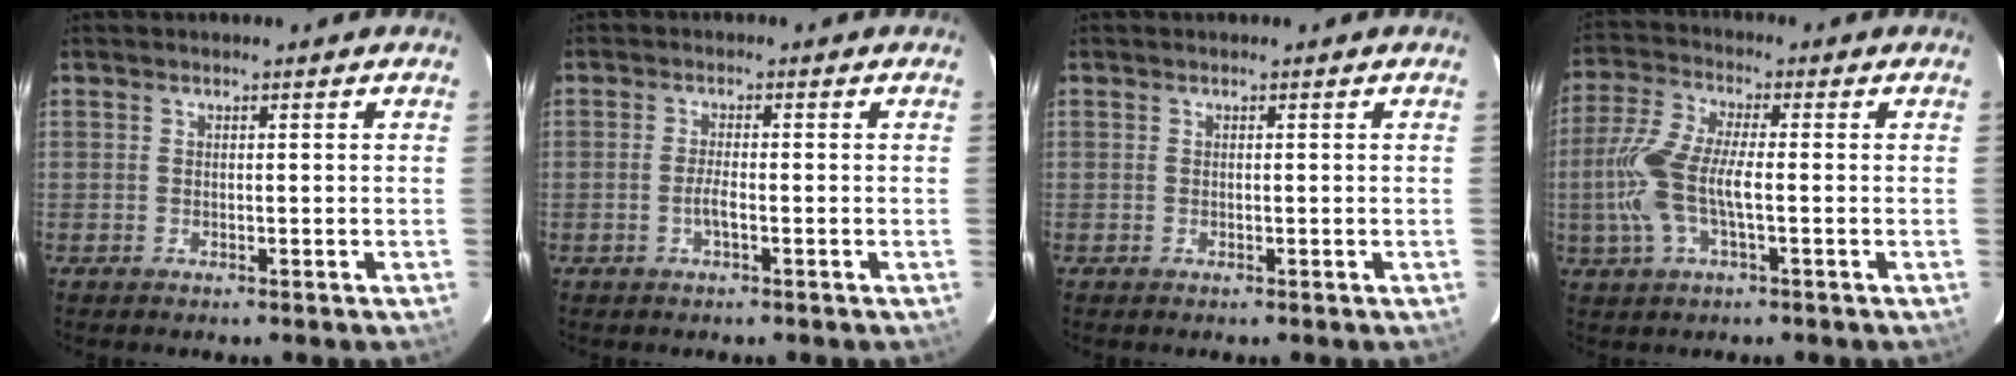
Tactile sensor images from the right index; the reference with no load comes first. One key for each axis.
{"total": 2.1, "fx": -0.8, "fy": 0.2, "fz": 1.9, "tx": -0.039, "ty": 0.000, "tz": -0.016}
{"total": 0.0}
{"total": 10.6, "fx": -1.6, "fy": 3.3, "fz": 10.0, "tx": -0.228, "ty": 0.004, "tz": -0.033}